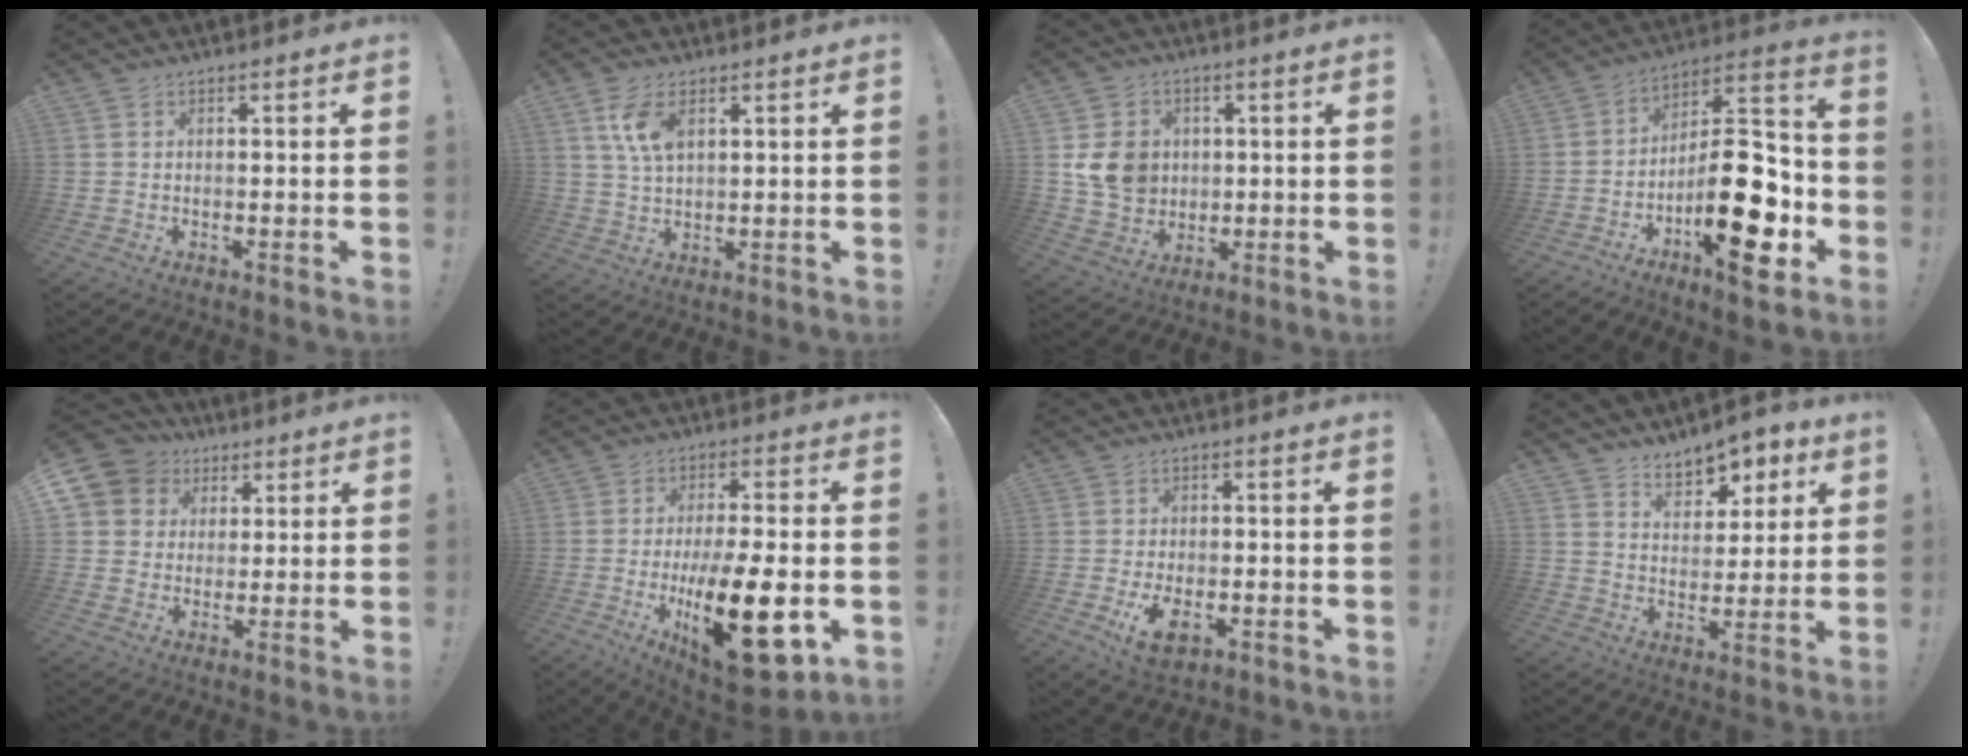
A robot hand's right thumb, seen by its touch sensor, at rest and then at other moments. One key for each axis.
{"total": 7.7, "fx": 3.1, "fy": 3.7, "fz": 5.9, "tx": -0.118, "ty": -0.003, "tz": 0.056}
{"total": 10.4, "fx": 1.7, "fy": 9.2, "fz": 4.6, "tx": -0.070, "ty": -0.001, "tz": 0.039}
{"total": 22.5, "fx": -7.8, "fy": 8.7, "fz": 19.2, "tx": -0.302, "ty": 0.051, "tz": -0.113}
{"total": 9.1, "fx": 3.1, "fy": 8.2, "fz": 2.4, "tx": -0.040, "ty": -0.011, "tz": 0.067}
{"total": 23.3, "fx": -5.6, "fy": 8.2, "fz": 21.1, "tx": -0.347, "ty": 0.018, "tz": -0.075}
{"total": 7.0, "fx": -1.7, "fy": 4.2, "fz": 5.4, "tx": -0.097, "ty": -0.001, "tz": -0.025}
{"total": 8.1, "fx": 6.0, "fy": 4.7, "fz": 2.8, "tx": -0.035, "ty": -0.043, "tz": 0.111}